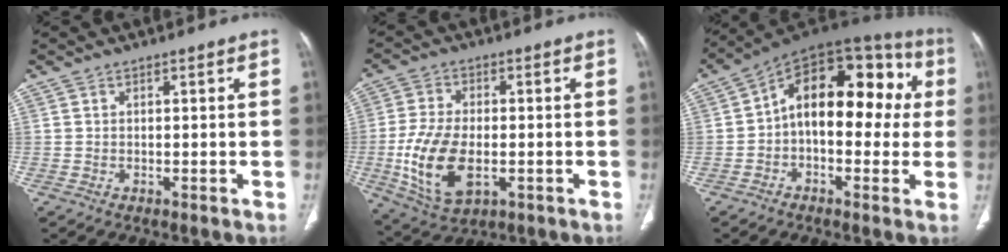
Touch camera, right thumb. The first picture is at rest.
{"total": 13.7, "force": [-2.8, 7.6, 11.0], "torque": [-0.220, -0.003, -0.041]}
{"total": 19.7, "force": [1.3, 11.1, 16.2], "torque": [-0.191, 0.053, 0.006]}